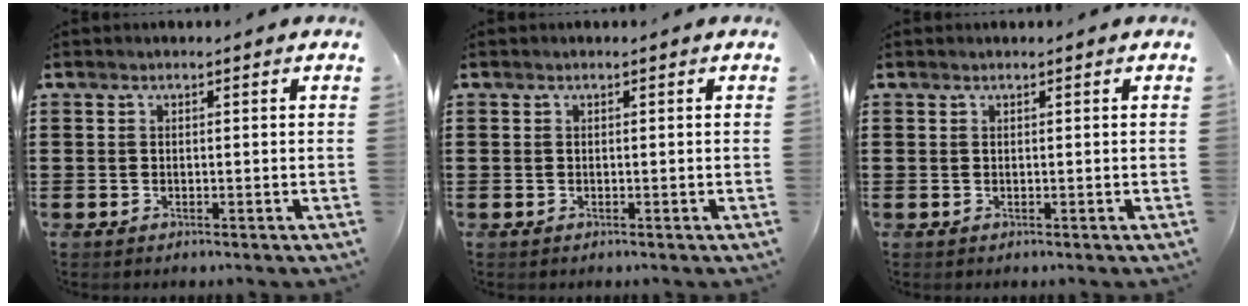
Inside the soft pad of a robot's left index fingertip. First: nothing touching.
{"total": 0.0}
{"total": 0.0}